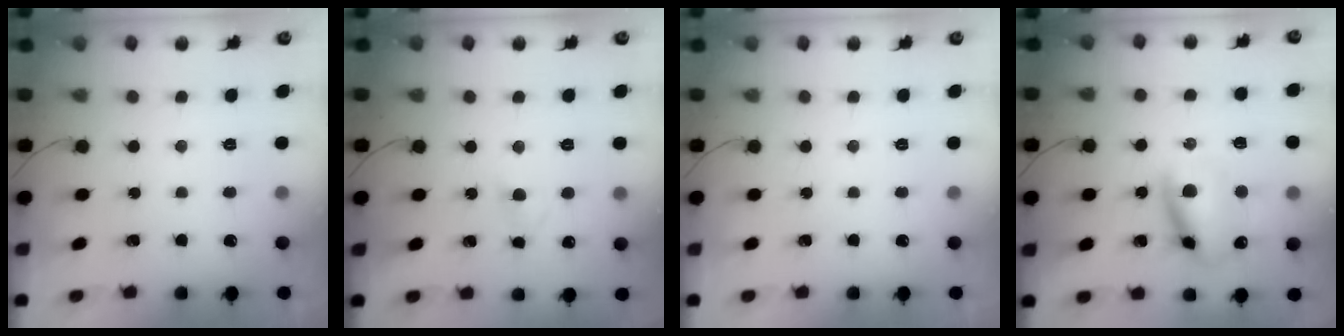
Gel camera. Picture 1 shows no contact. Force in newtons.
{"total": 2.8, "press": 2.6, "slide": 1.1}
{"total": 0.0}
{"total": 12.6, "press": 12.4, "slide": 2.3}